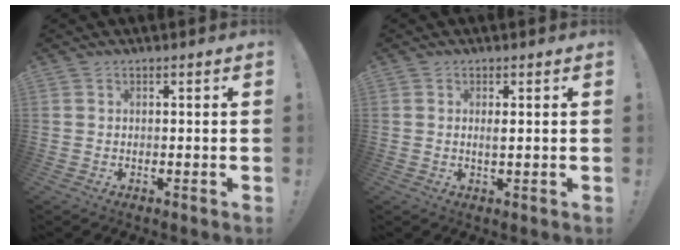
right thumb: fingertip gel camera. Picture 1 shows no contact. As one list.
[{"total": 1.4, "force": [0.5, 0.2, 1.4], "torque": [-0.012, -0.009, 0.005]}]